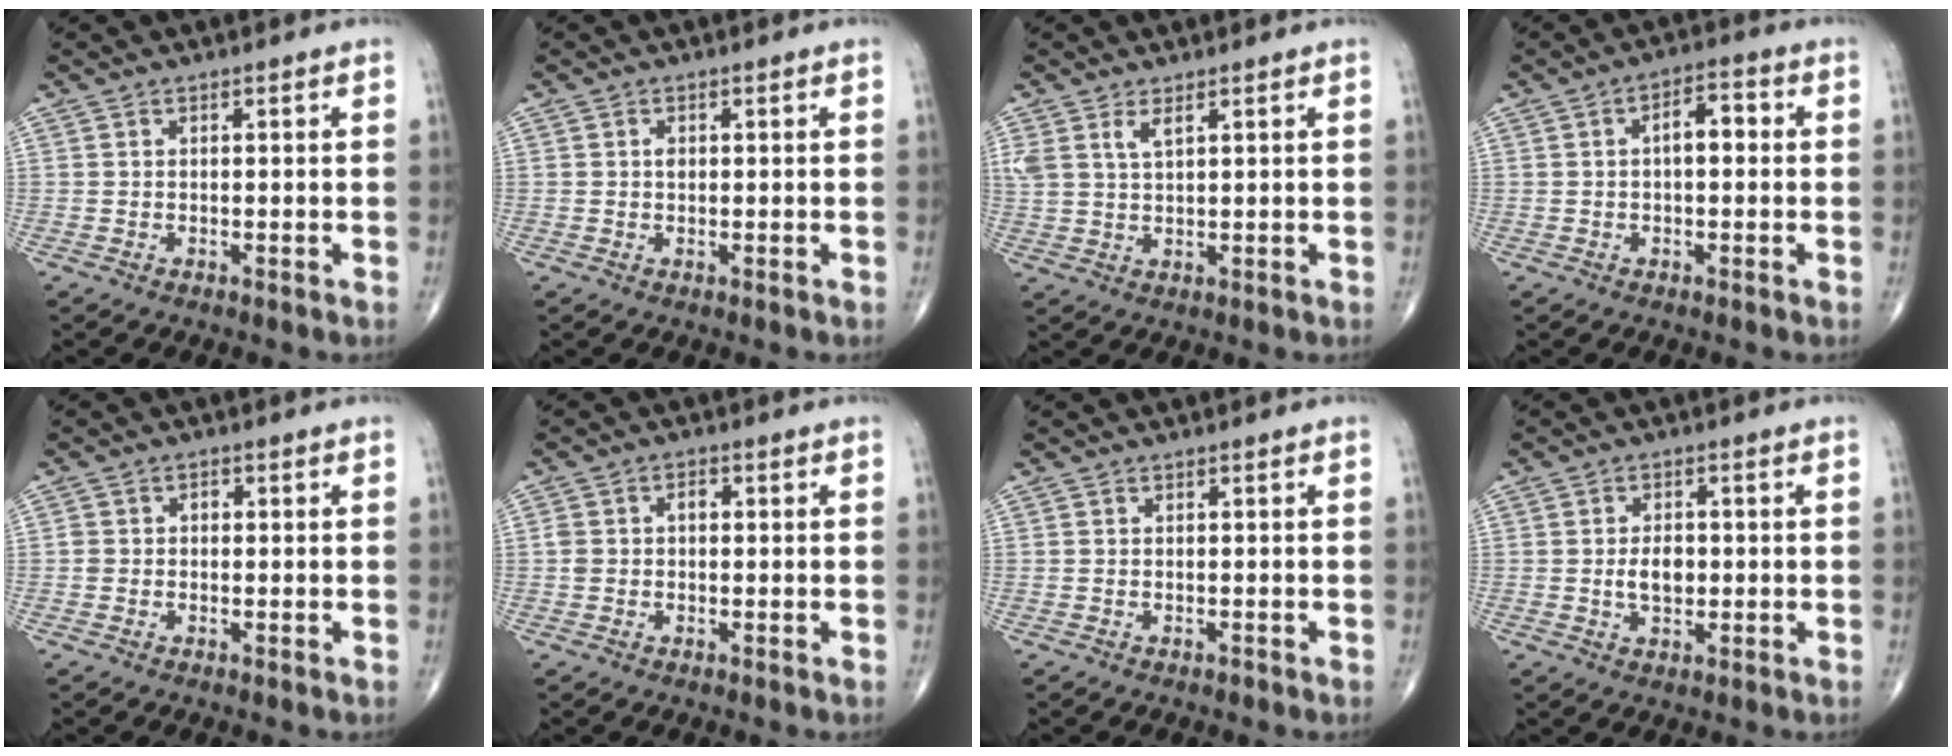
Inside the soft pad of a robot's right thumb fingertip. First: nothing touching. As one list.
[{"total": 1.0, "force": [0.1, 0.7, 0.7], "torque": [-0.004, 0.002, 0.000]}, {"total": 3.9, "force": [2.1, 1.6, 2.9], "torque": [-0.064, -0.001, 0.049]}, {"total": 5.1, "force": [0.4, 2.6, 4.4], "torque": [-0.055, 0.019, -0.003]}, {"total": 1.8, "force": [-0.1, 1.6, 0.8], "torque": [-0.006, 0.009, -0.002]}, {"total": 3.0, "force": [0.1, 2.2, 2.0], "torque": [-0.036, 0.014, 0.000]}, {"total": 0.0}, {"total": 4.4, "force": [-0.3, 2.7, 3.4], "torque": [-0.051, 0.000, -0.004]}]